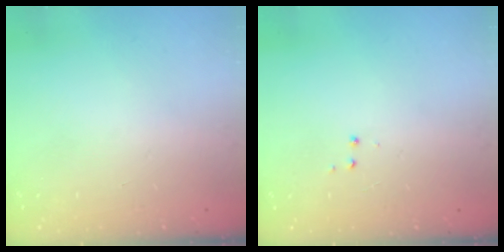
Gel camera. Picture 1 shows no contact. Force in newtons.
{"total": 2.9, "press": 2.8, "slide": 0.4}